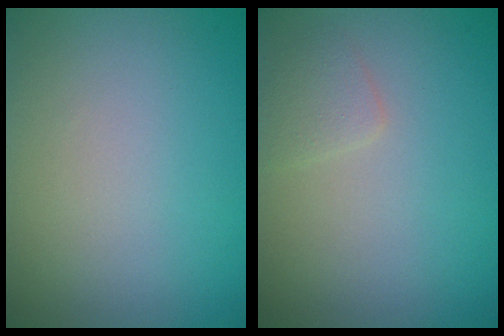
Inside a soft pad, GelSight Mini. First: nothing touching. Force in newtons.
{"total": 1.3, "press": 1.3, "slide": 0.1}